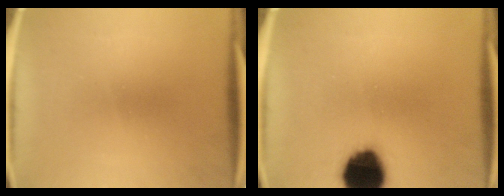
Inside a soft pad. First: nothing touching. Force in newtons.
{"total": 15.0}